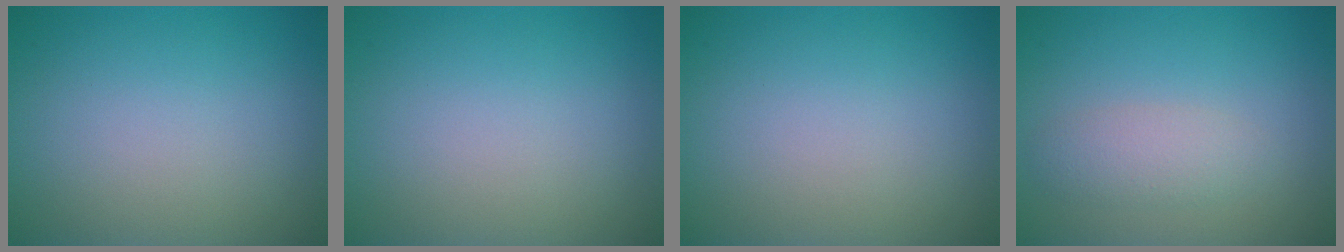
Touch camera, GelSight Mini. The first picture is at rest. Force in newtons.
{"total": 0.0}
{"total": 0.0}
{"total": 2.1, "press": 2.1, "slide": 0.1}